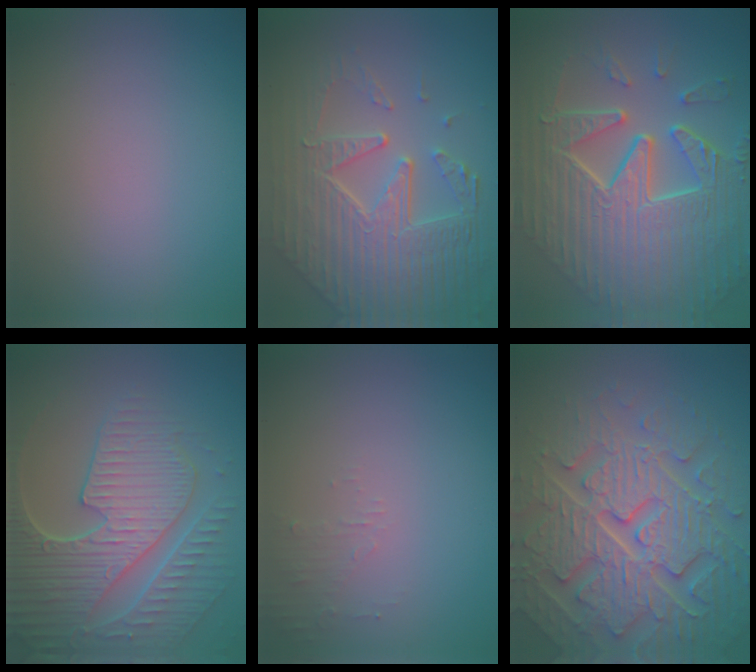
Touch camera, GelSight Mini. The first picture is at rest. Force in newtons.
{"total": 8.8, "press": 6.1, "slide": 6.4}
{"total": 11.1, "press": 7.7, "slide": 8.0}
{"total": 8.4, "press": 6.1, "slide": 5.8}
{"total": 1.3, "press": 1.2, "slide": 0.3}
{"total": 7.8, "press": 7.6, "slide": 2.0}